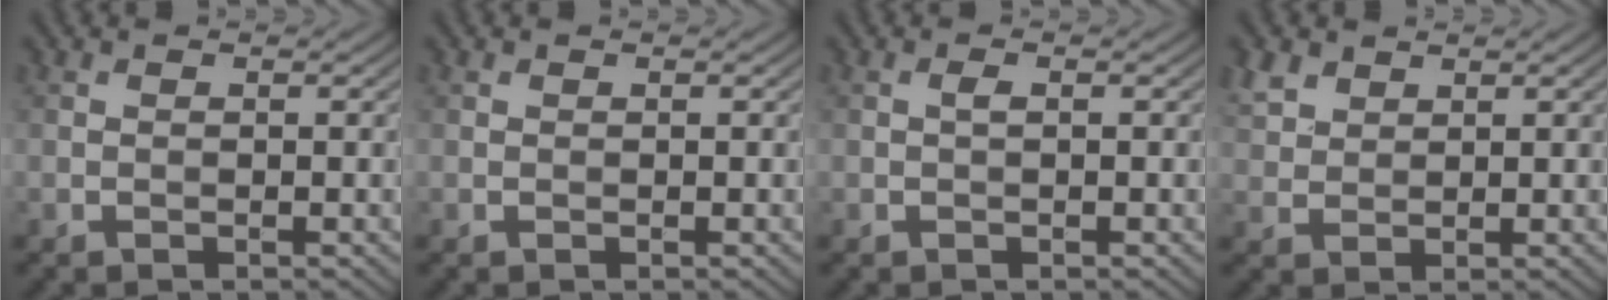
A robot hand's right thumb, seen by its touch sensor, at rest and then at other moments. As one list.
[{"total": 0.0}, {"total": 0.7, "force": [0.0, 0.1, 0.6], "torque": [-0.015, 0.002, 0.000]}, {"total": 3.3, "force": [2.3, 2.0, 1.3], "torque": [-0.039, 0.006, 0.052]}]